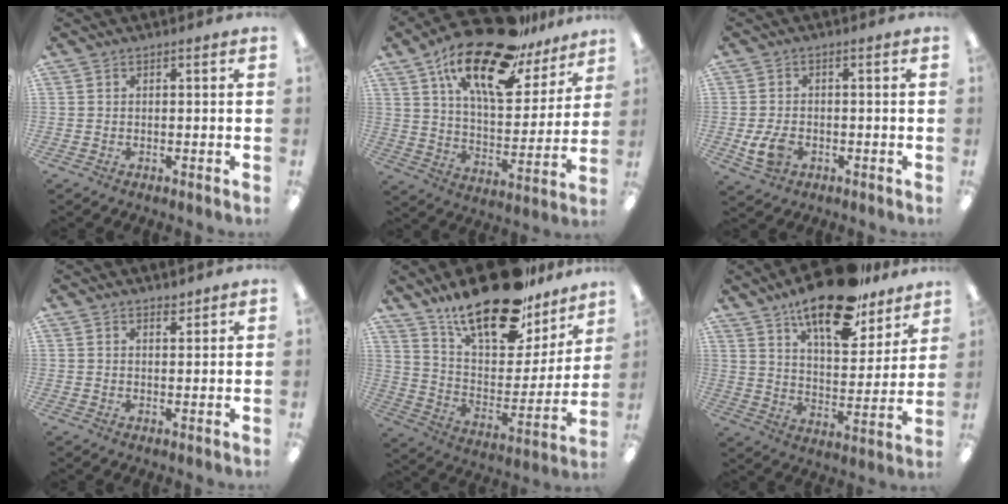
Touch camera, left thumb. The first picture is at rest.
{"total": 23.9, "force": [15.7, 9.8, 15.2], "torque": [-0.250, -0.088, 0.268]}
{"total": 5.7, "force": [-1.5, 3.8, 4.0], "torque": [-0.096, 0.000, -0.031]}
{"total": 1.8, "force": [1.7, 0.5, 0.6], "torque": [-0.005, -0.005, 0.029]}
{"total": 23.4, "force": [18.2, 8.9, 11.8], "torque": [-0.184, -0.122, 0.314]}
{"total": 19.0, "force": [14.5, 6.7, 10.2], "torque": [-0.162, -0.089, 0.245]}